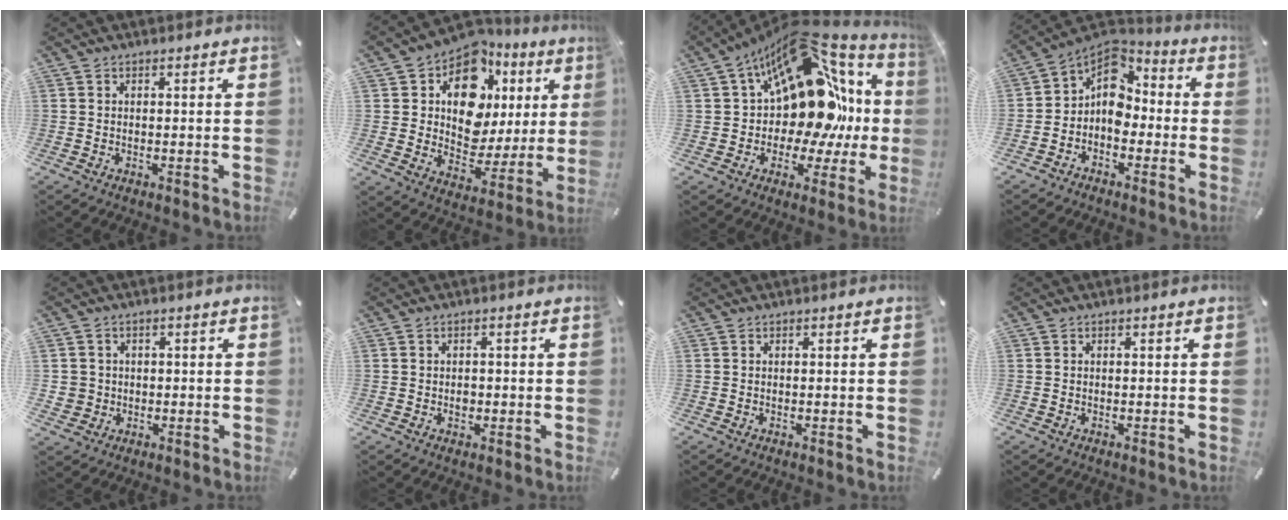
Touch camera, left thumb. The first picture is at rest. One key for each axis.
{"total": 15.3, "fx": 6.5, "fy": 10.9, "fz": 8.6, "tx": -0.133, "ty": -0.047, "tz": 0.118}
{"total": 22.1, "fx": 6.4, "fy": 14.3, "fz": 15.6, "tx": -0.229, "ty": -0.066, "tz": 0.120}
{"total": 8.5, "fx": -0.7, "fy": 7.0, "fz": 4.8, "tx": -0.088, "ty": 0.001, "tz": -0.014}
{"total": 4.0, "fx": -0.6, "fy": 3.9, "fz": 0.3, "tx": -0.002, "ty": 0.006, "tz": -0.010}
{"total": 1.8, "fx": -0.3, "fy": 1.4, "fz": 1.1, "tx": -0.024, "ty": 0.004, "tz": -0.006}
{"total": 0.0}
{"total": 0.0}